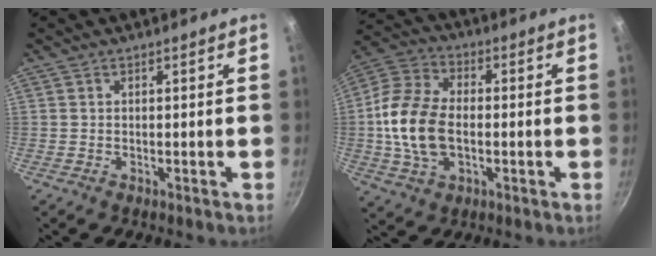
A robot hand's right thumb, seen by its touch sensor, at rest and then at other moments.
{"total": 14.6, "force": [-1.1, 9.4, 11.2], "torque": [-0.207, 0.021, -0.033]}